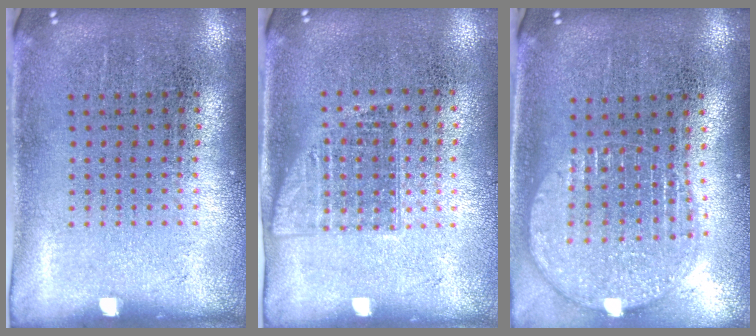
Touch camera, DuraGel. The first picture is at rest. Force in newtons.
{"total": 1.0, "press": 0.9, "slide": 0.4}
{"total": 1.6, "press": 1.4, "slide": 0.8}